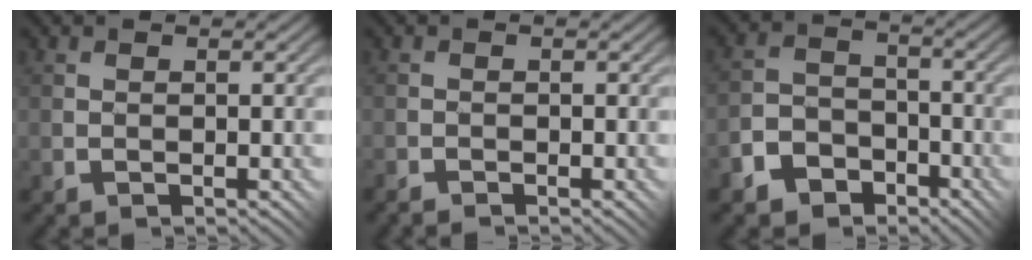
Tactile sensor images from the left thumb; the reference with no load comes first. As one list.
[{"total": 1.2, "force": [-1.2, 0.0, 0.0], "torque": [-0.002, 0.003, -0.026]}, {"total": 5.9, "force": [-4.1, 3.8, 1.8], "torque": [-0.044, -0.004, -0.082]}]